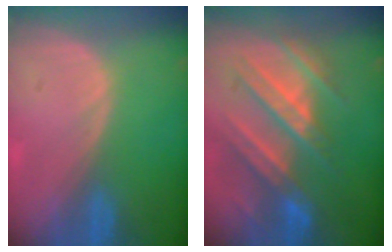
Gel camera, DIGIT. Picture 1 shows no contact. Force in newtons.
{"total": 9.6, "press": 9.4, "slide": 1.9}